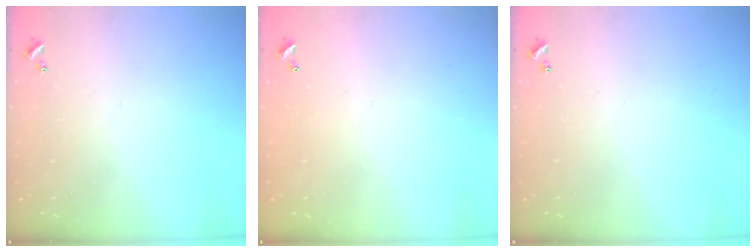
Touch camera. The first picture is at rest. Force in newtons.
{"total": 2.8, "press": 2.8, "slide": 0.1}
{"total": 0.0}